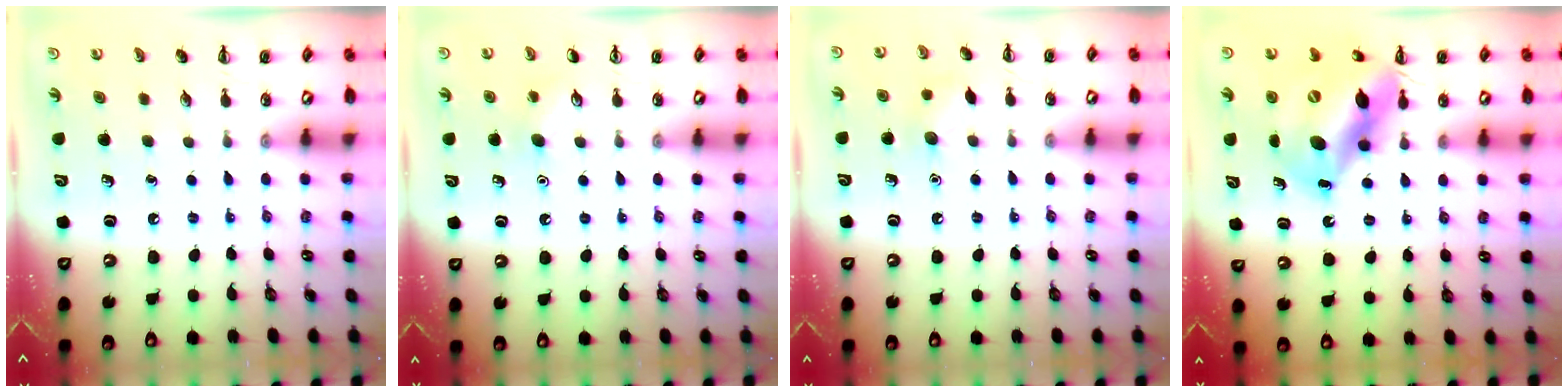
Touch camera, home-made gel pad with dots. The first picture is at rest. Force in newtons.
{"total": 7.4, "press": 7.1, "slide": 2.0}
{"total": 7.8, "press": 7.5, "slide": 2.0}
{"total": 14.5, "press": 14.0, "slide": 4.0}